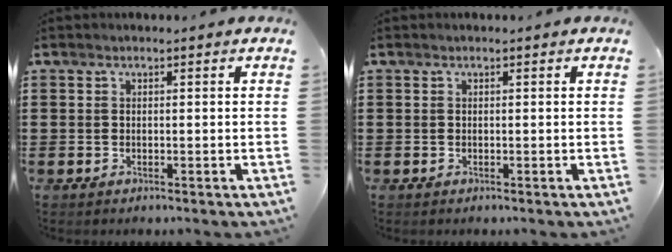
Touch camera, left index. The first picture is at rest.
{"total": 0.0}